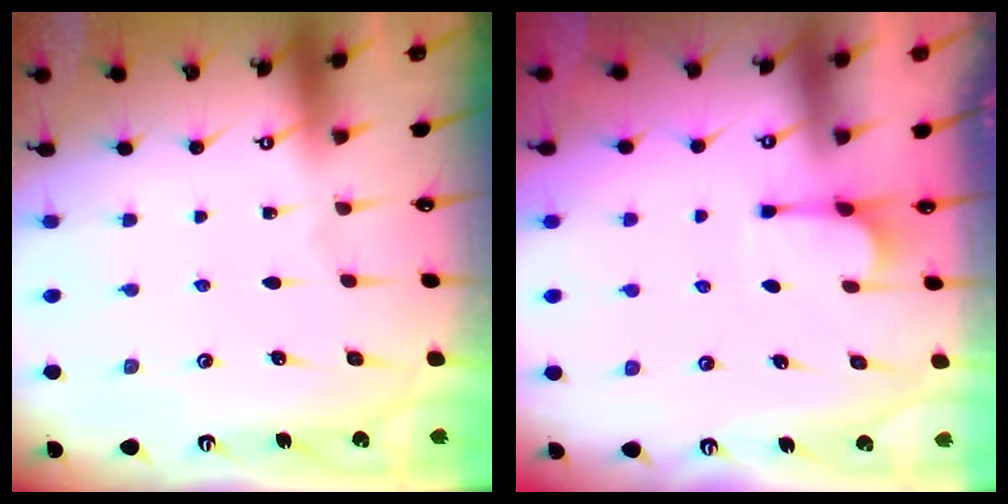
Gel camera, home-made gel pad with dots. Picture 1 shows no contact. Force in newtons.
{"total": 2.0, "press": 1.7, "slide": 1.1}